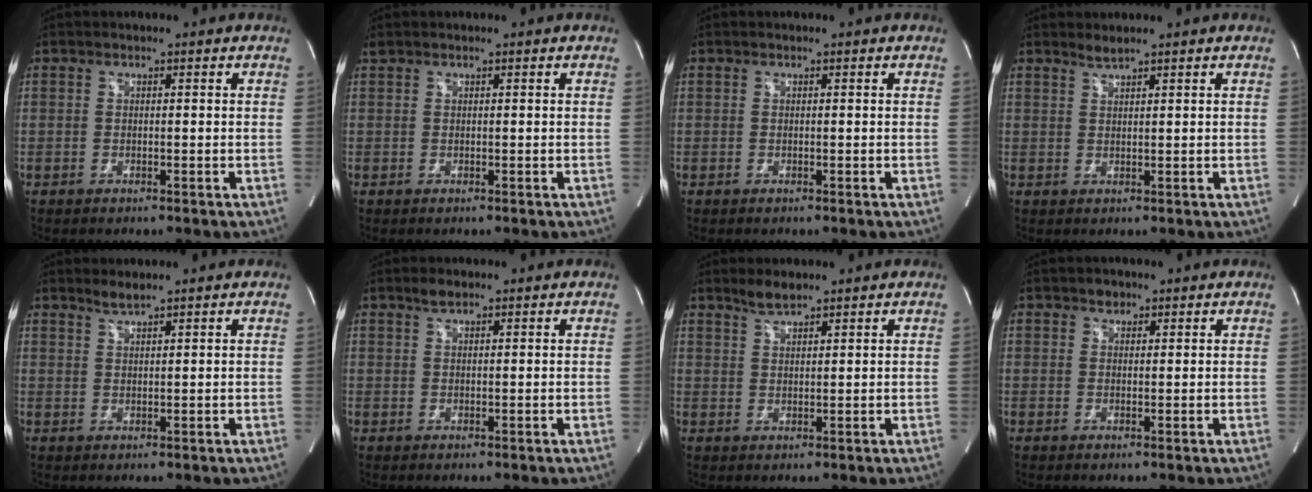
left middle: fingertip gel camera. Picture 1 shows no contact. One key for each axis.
{"total": 0.5, "fx": 0.5, "fy": 0.0, "fz": 0.0, "tx": -0.013, "ty": 0.011, "tz": 0.015}
{"total": 0.0}
{"total": 1.3, "fx": 1.3, "fy": -0.3, "fz": 0.3, "tx": -0.008, "ty": -0.002, "tz": 0.028}
{"total": 1.7, "fx": 1.6, "fy": -0.2, "fz": 0.5, "tx": -0.013, "ty": -0.001, "tz": 0.034}
{"total": 1.5, "fx": 1.2, "fy": 0.5, "fz": 0.8, "tx": -0.019, "ty": 0.002, "tz": 0.024}
{"total": 2.8, "fx": 2.5, "fy": 0.5, "fz": 1.1, "tx": -0.028, "ty": 0.002, "tz": 0.049}
{"total": 1.3, "fx": 0.9, "fy": 0.9, "fz": 0.3, "tx": -0.004, "ty": -0.003, "tz": 0.013}